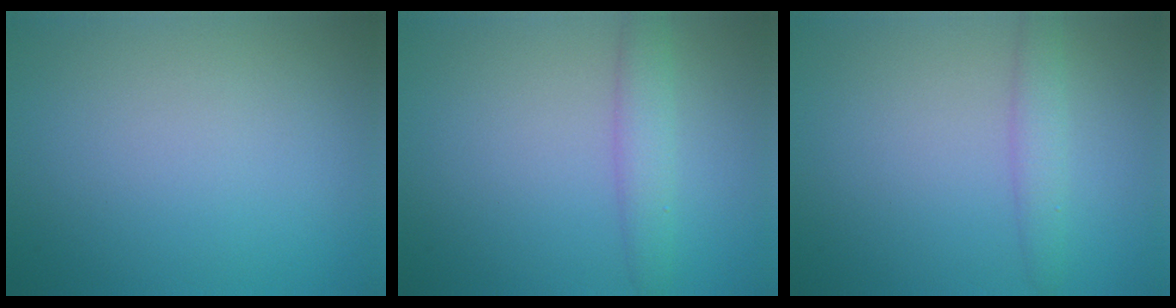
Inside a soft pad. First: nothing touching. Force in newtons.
{"total": 2.6, "press": 2.6, "slide": 0.0}
{"total": 2.0, "press": 2.0, "slide": 0.1}